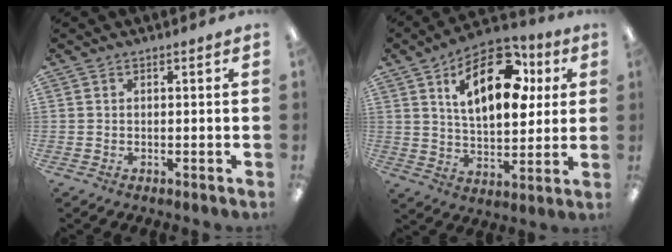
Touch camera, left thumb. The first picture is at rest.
{"total": 19.3, "force": [8.4, 10.0, 14.2], "torque": [-0.209, -0.016, 0.137]}